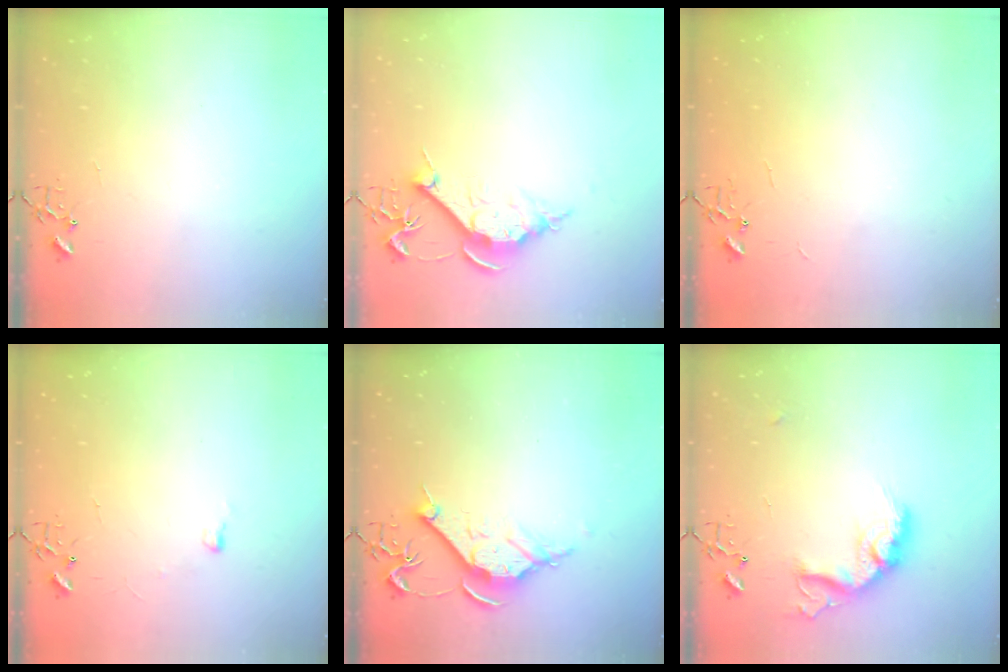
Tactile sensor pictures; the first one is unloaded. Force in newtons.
{"total": 10.2, "press": 10.2, "slide": 1.0}
{"total": 2.2, "press": 2.2, "slide": 0.3}
{"total": 4.0, "press": 4.0, "slide": 0.6}
{"total": 10.7, "press": 10.7, "slide": 0.7}
{"total": 16.9, "press": 16.9, "slide": 1.2}